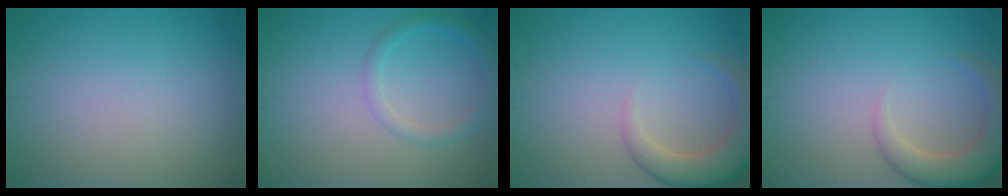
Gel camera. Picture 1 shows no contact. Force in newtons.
{"total": 1.9, "press": 1.9, "slide": 0.2}
{"total": 4.6, "press": 4.6, "slide": 0.5}
{"total": 4.6, "press": 4.6, "slide": 0.5}